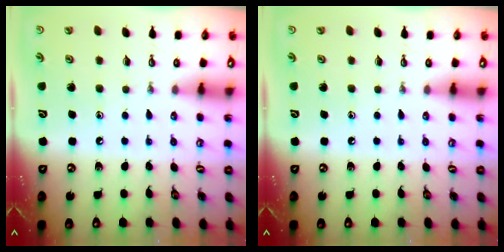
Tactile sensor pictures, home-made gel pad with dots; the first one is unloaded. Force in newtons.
{"total": 0.0}